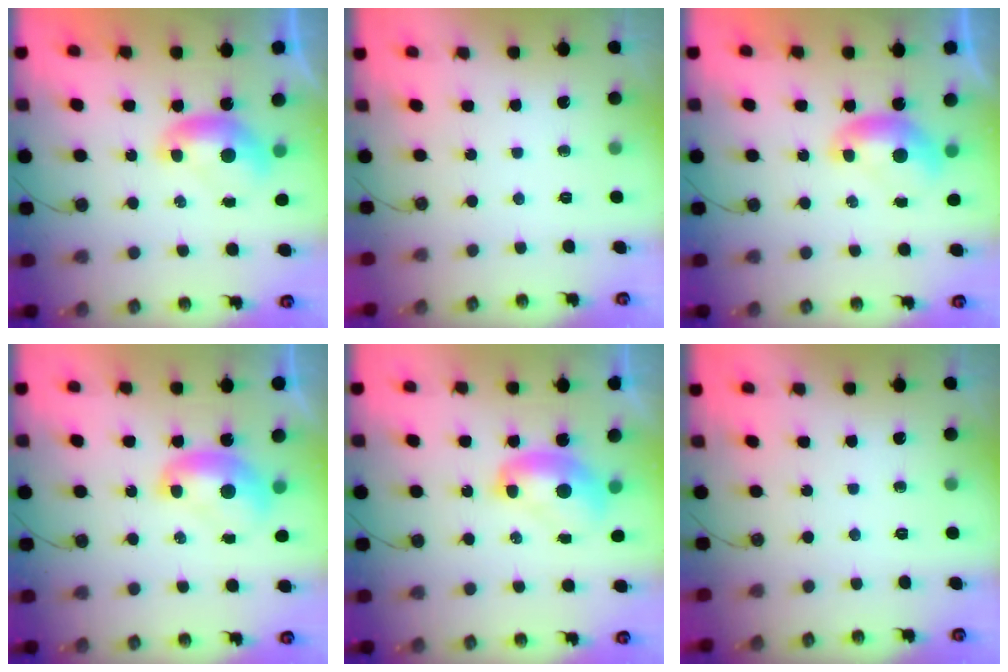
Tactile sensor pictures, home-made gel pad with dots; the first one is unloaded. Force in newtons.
{"total": 0.0}
{"total": 0.0}
{"total": 1.9, "press": 1.9, "slide": 0.2}
{"total": 2.4, "press": 2.4, "slide": 0.3}
{"total": 0.0}